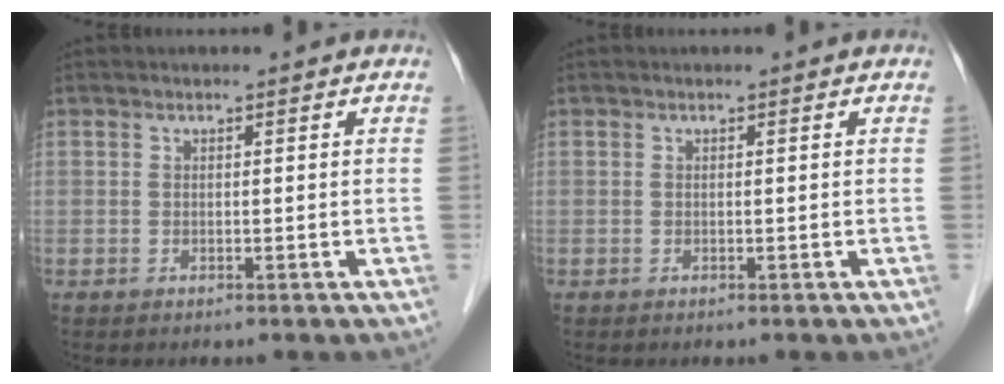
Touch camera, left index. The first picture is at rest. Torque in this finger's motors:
{"motor_torque": [0.01, -0.01, 0.00, 0.00]}